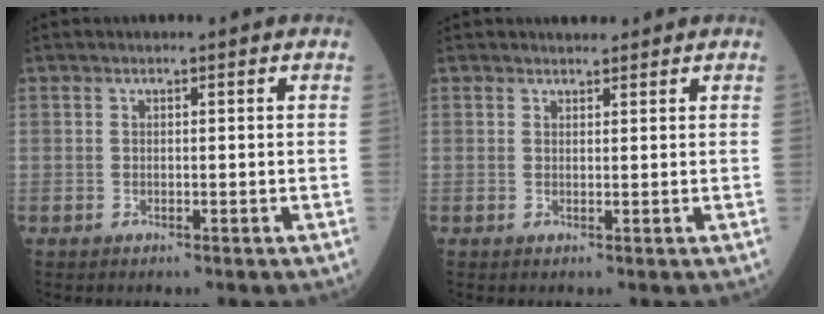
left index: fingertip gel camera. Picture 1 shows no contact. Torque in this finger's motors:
{"motor_torque": [0.37, -0.36, 0.06, 0.02]}